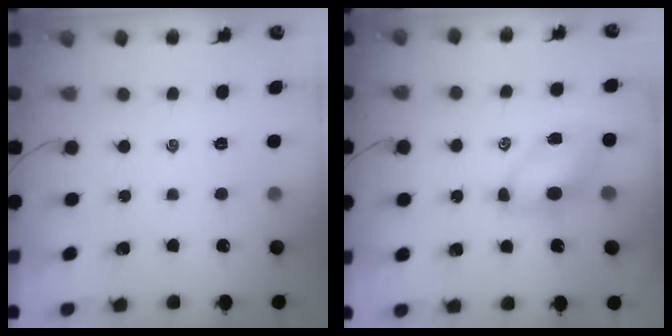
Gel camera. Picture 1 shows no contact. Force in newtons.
{"total": 7.5, "press": 7.4, "slide": 1.4}